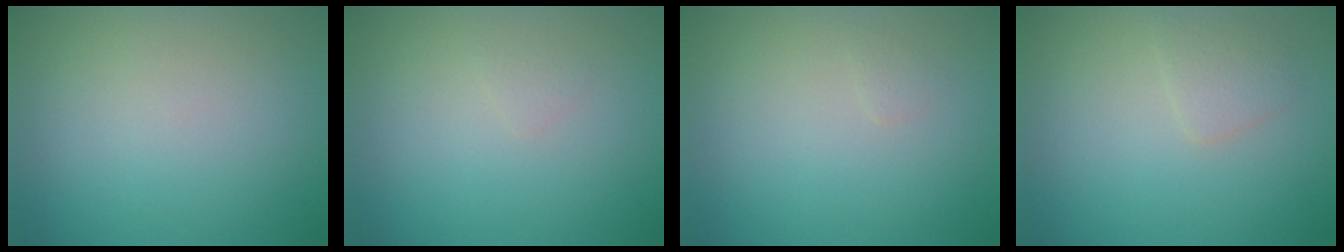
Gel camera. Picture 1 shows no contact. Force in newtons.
{"total": 0.5, "press": 0.5, "slide": 0.0}
{"total": 0.5, "press": 0.5, "slide": 0.0}
{"total": 1.4, "press": 1.4, "slide": 0.1}